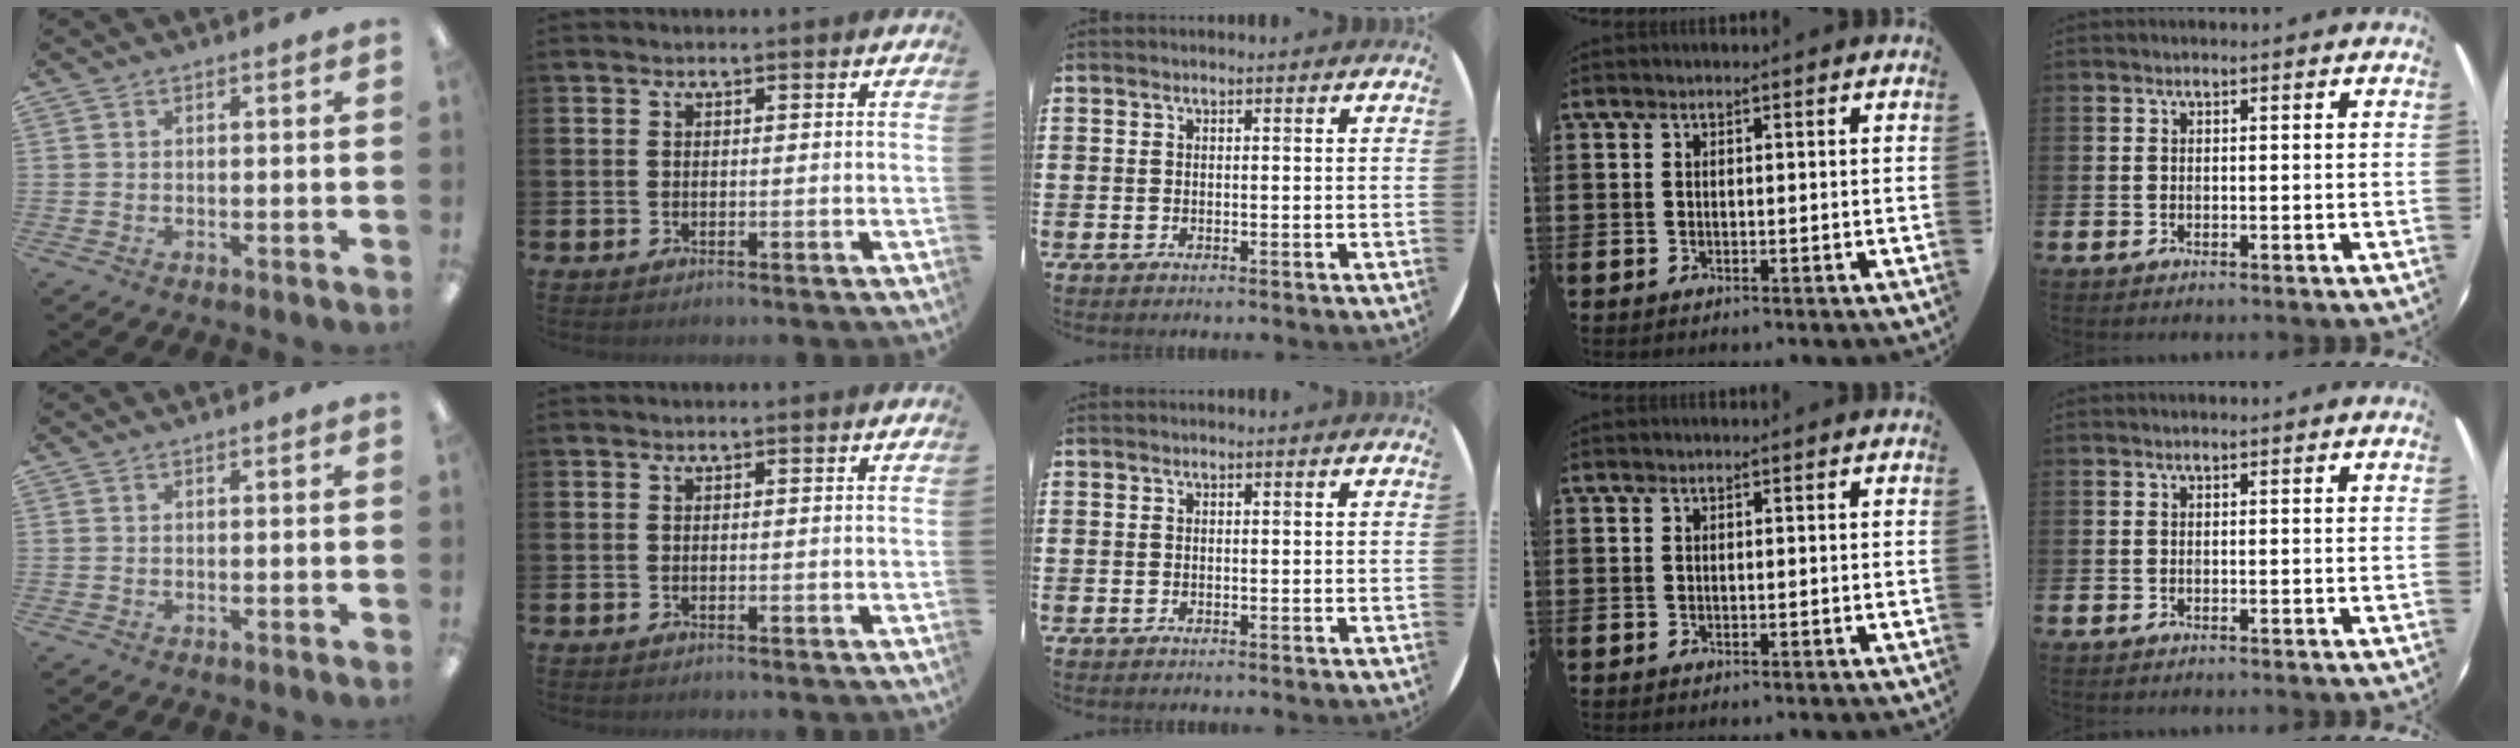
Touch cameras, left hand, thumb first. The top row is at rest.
{}